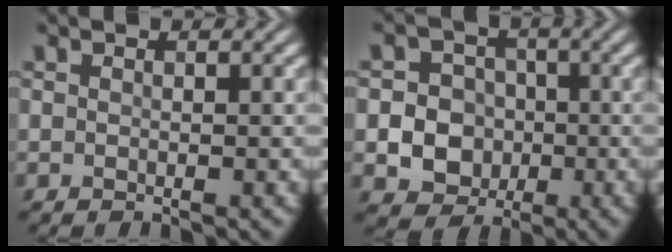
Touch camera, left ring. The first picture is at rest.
{"total": 7.0, "force": [-1.6, 6.4, 2.4], "torque": [-0.031, 0.003, -0.051]}